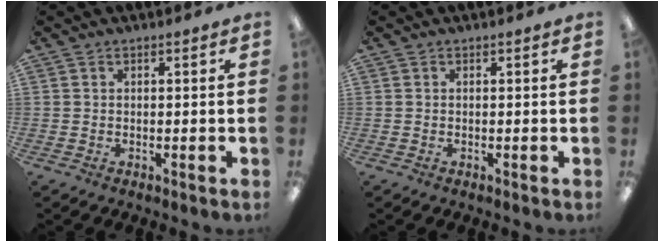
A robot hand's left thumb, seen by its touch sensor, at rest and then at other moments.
{"total": 0.0}